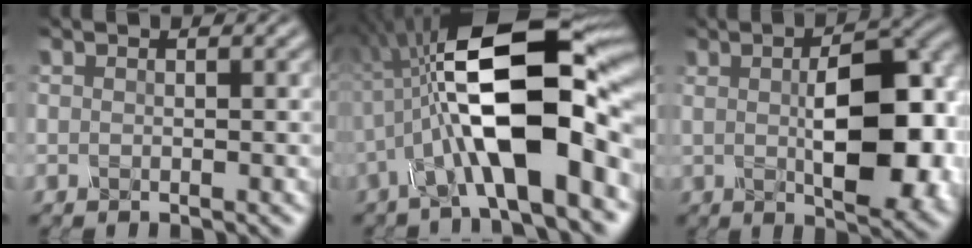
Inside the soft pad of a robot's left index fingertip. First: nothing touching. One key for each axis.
{"total": 15.2, "fx": -0.8, "fy": 5.9, "fz": 14.0, "tx": -0.233, "ty": 0.020, "tz": -0.026}
{"total": 9.8, "fx": 0.5, "fy": 4.0, "fz": 8.9, "tx": -0.126, "ty": 0.001, "tz": 0.010}